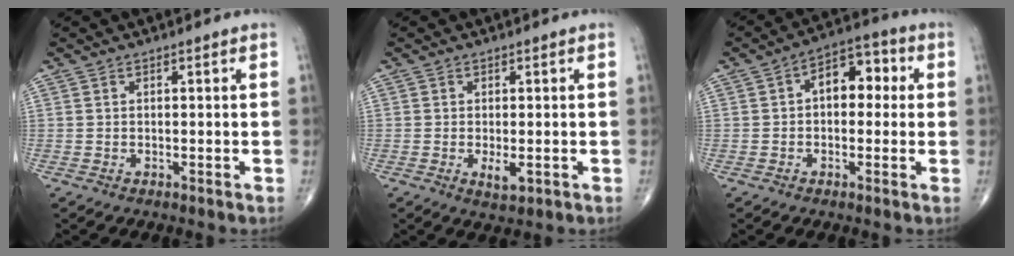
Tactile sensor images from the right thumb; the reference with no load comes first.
{"total": 2.6, "force": [-0.6, 1.0, 2.3], "torque": [-0.037, -0.006, -0.005]}
{"total": 8.6, "force": [1.0, 5.4, 6.6], "torque": [-0.065, 0.030, 0.006]}